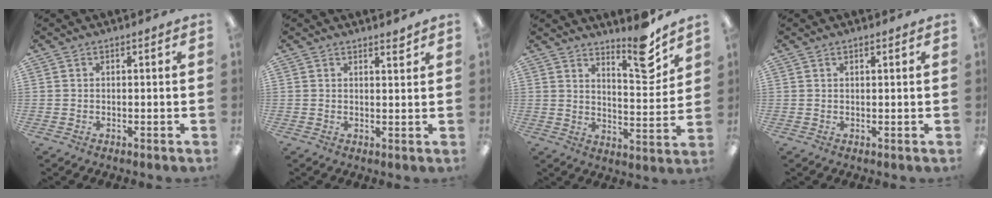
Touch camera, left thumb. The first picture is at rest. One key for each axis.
{"total": 2.1, "fx": 1.9, "fy": 0.3, "fz": 0.8, "tx": -0.002, "ty": -0.011, "tz": 0.030}
{"total": 11.7, "fx": 9.0, "fy": 3.3, "fz": 6.7, "tx": -0.075, "ty": -0.069, "tz": 0.148}
{"total": 0.9, "fx": 0.7, "fy": 0.3, "fz": 0.5, "tx": -0.012, "ty": 0.000, "tz": 0.013}